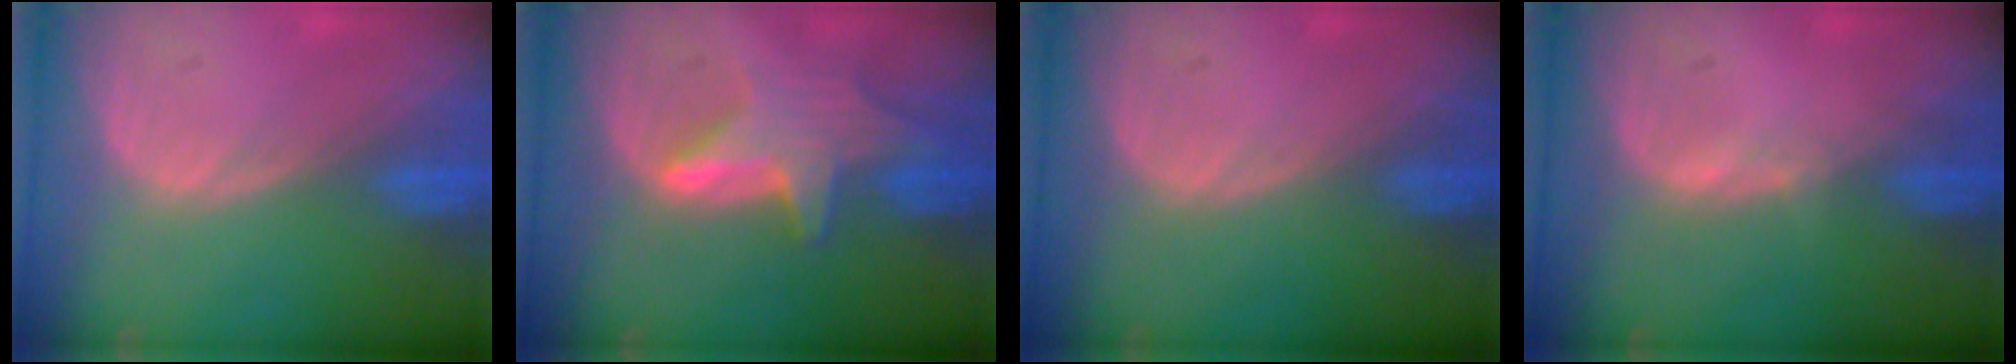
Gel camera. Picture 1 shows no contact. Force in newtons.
{"total": 6.9, "press": 6.4, "slide": 2.6}
{"total": 0.0}
{"total": 0.6, "press": 0.5, "slide": 0.3}